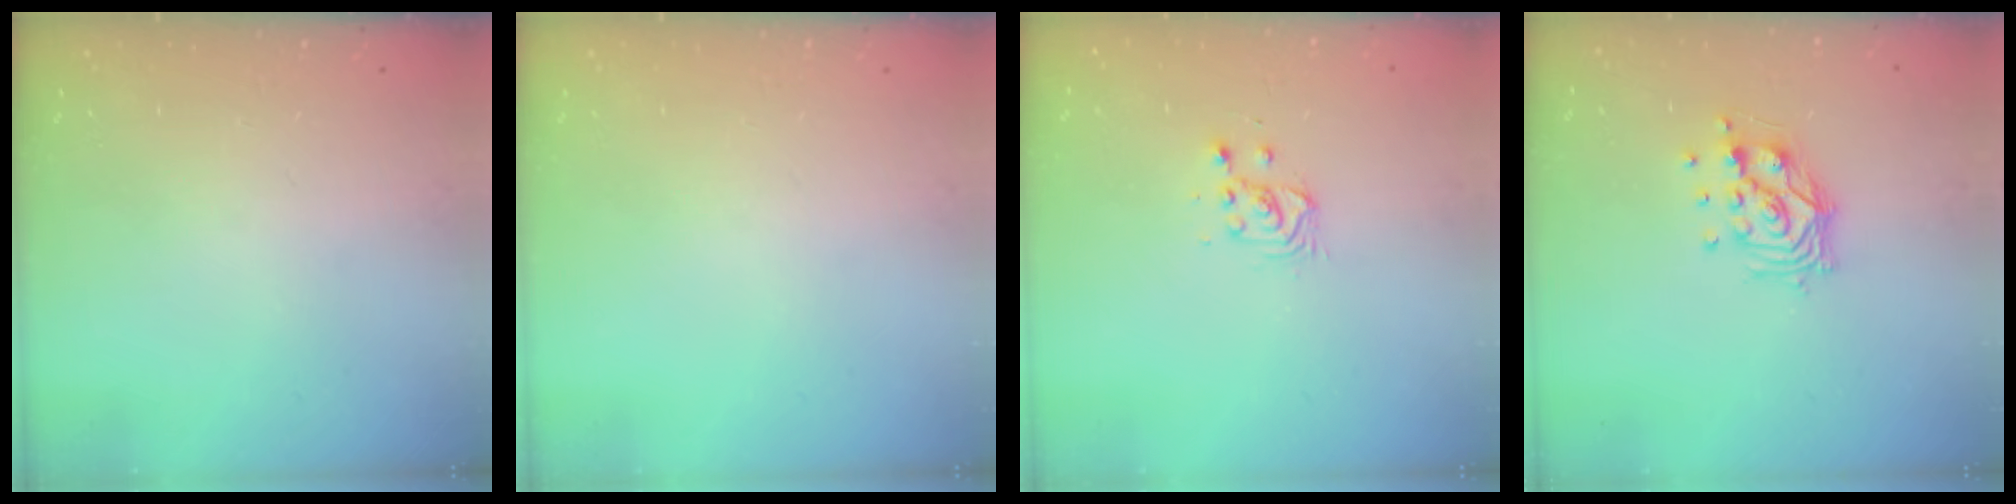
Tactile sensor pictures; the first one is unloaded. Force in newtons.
{"total": 0.0}
{"total": 3.1, "press": 3.1, "slide": 0.3}
{"total": 10.1, "press": 10.0, "slide": 1.1}